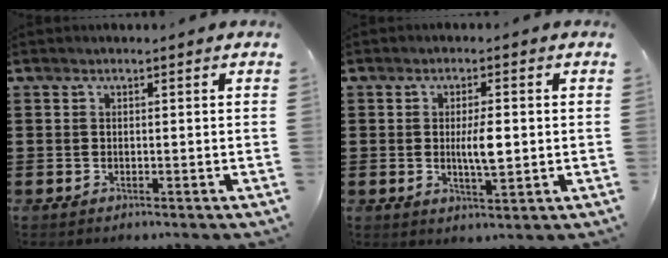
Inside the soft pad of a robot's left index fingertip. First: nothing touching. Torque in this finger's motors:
{"motor_torque": [1.05, 0.12, 0.28, 0.11]}